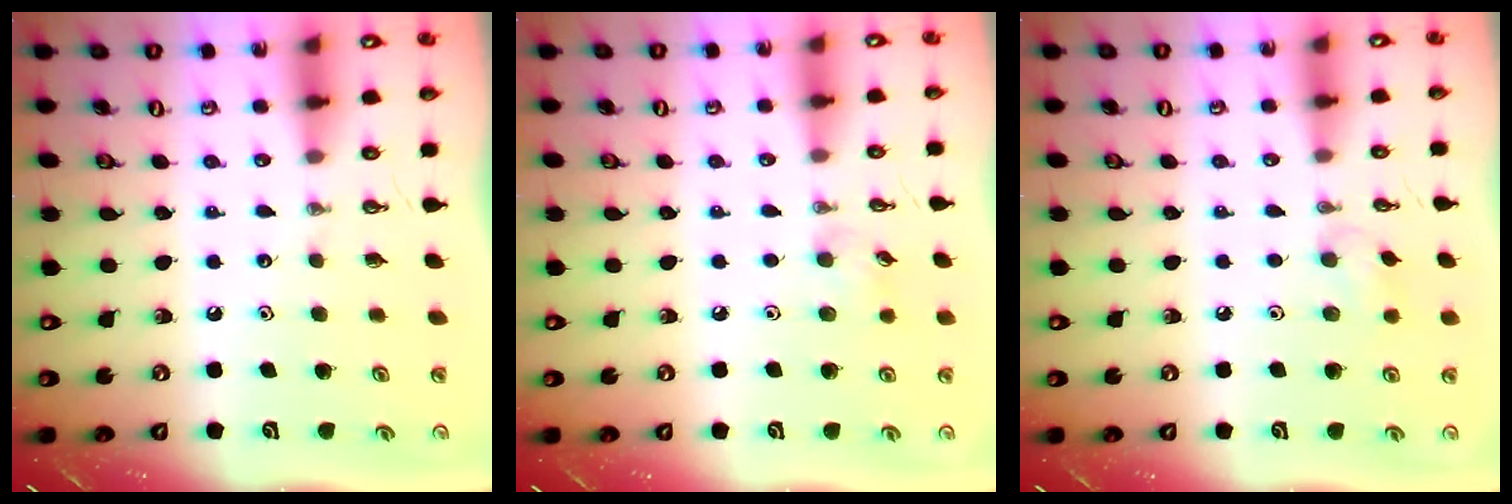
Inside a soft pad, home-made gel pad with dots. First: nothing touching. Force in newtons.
{"total": 4.8, "press": 4.5, "slide": 1.4}
{"total": 6.2, "press": 6.1, "slide": 0.9}